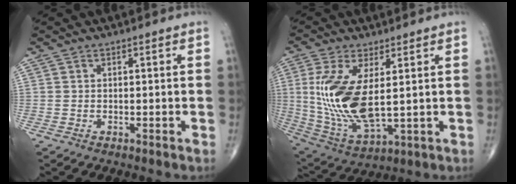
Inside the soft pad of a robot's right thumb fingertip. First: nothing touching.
{"total": 16.0, "force": [1.9, 6.8, 14.3], "torque": [-0.302, -0.024, 0.052]}